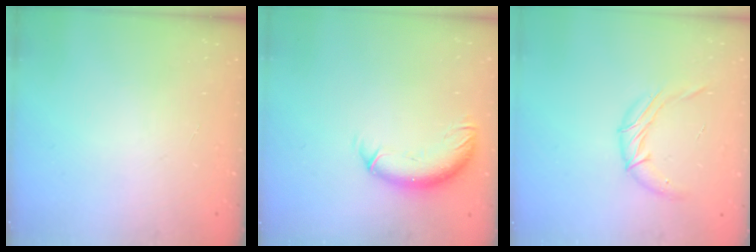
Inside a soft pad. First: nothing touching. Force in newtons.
{"total": 10.0, "press": 9.9, "slide": 1.9}
{"total": 9.5, "press": 9.5, "slide": 0.7}